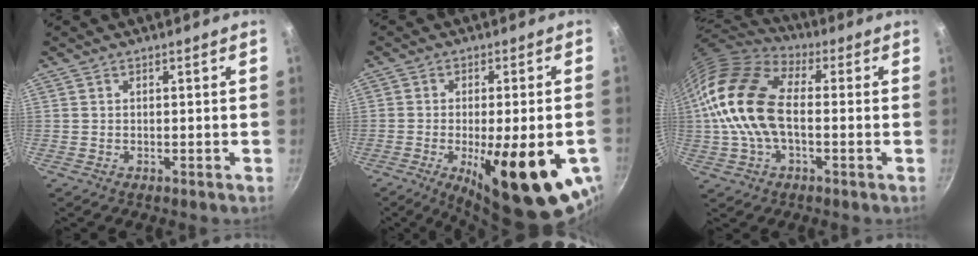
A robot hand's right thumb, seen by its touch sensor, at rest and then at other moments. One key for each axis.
{"total": 19.7, "fx": -6.3, "fy": 6.0, "fz": 17.7, "tx": -0.226, "ty": 0.000, "tz": -0.077}
{"total": 17.6, "fx": 0.2, "fy": 10.2, "fz": 14.3, "tx": -0.266, "ty": 0.028, "tz": -0.012}